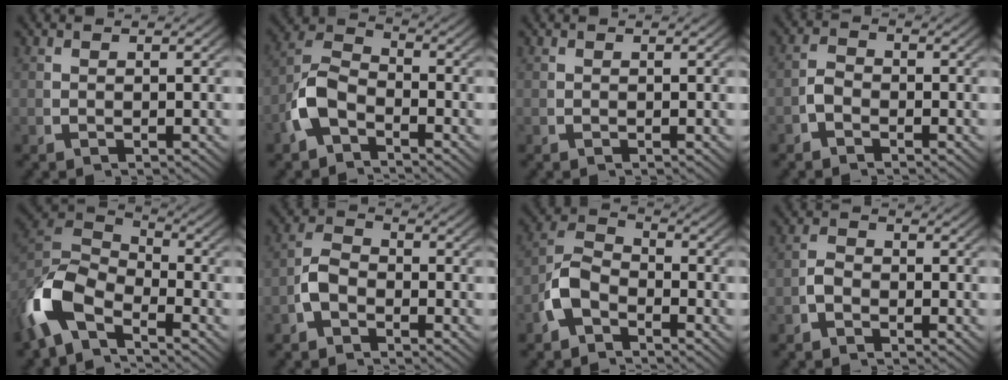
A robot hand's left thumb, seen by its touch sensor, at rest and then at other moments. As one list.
[{"total": 7.1, "force": [-1.9, 5.6, 3.9], "torque": [-0.090, -0.007, -0.040]}, {"total": 0.0}, {"total": 1.7, "force": [-1.2, 1.1, 0.4], "torque": [-0.007, -0.001, -0.028]}, {"total": 9.5, "force": [-1.8, 6.4, 6.8], "torque": [-0.155, -0.009, -0.034]}, {"total": 3.5, "force": [-1.4, 2.7, 1.8], "torque": [-0.040, -0.005, -0.027]}, {"total": 6.4, "force": [-2.0, 5.1, 3.3], "torque": [-0.074, -0.005, -0.041]}, {"total": 1.4, "force": [-1.1, 0.8, 0.3], "torque": [-0.007, 0.001, -0.025]}]